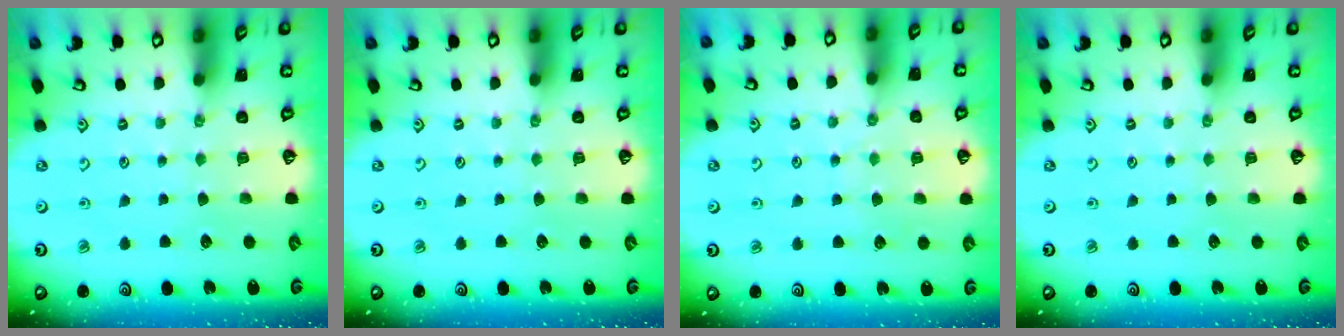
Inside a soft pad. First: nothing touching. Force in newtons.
{"total": 0.0}
{"total": 4.5, "press": 4.5, "slide": 0.6}
{"total": 0.0}